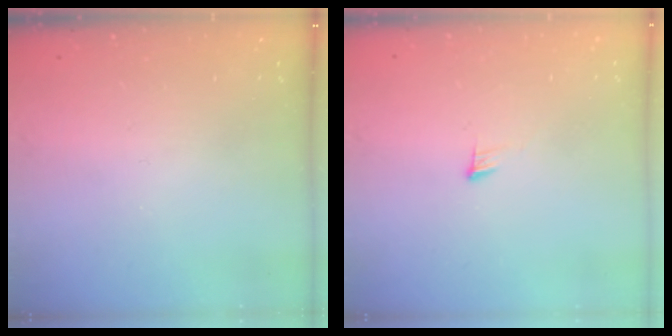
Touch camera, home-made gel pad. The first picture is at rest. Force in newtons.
{"total": 3.3, "press": 3.3, "slide": 0.2}